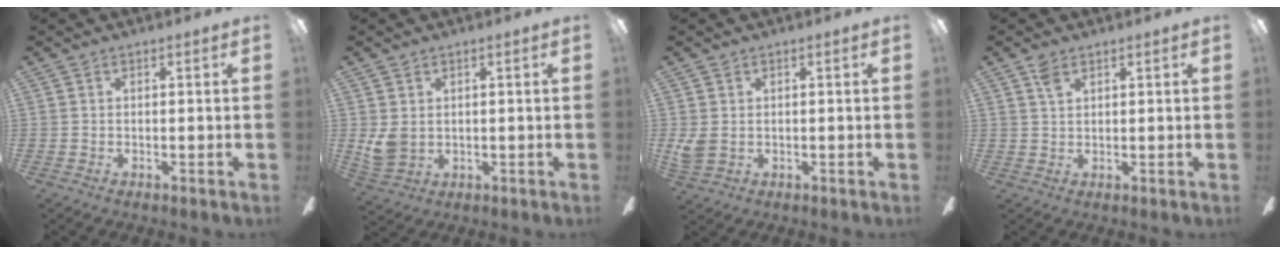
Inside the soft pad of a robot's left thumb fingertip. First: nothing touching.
{"total": 4.6, "force": [1.5, 3.5, 2.6], "torque": [-0.064, -0.003, 0.031]}
{"total": 2.8, "force": [0.8, 2.2, 1.6], "torque": [-0.039, 0.000, 0.015]}
{"total": 2.8, "force": [2.0, 1.3, 1.5], "torque": [-0.029, -0.002, 0.035]}